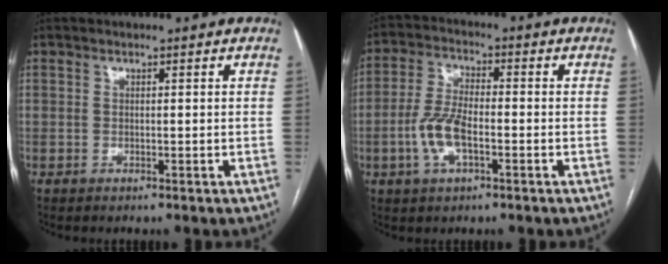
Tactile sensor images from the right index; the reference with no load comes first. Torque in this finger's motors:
{"motor_torque": [0.48, -0.25, 0.43, 0.06]}